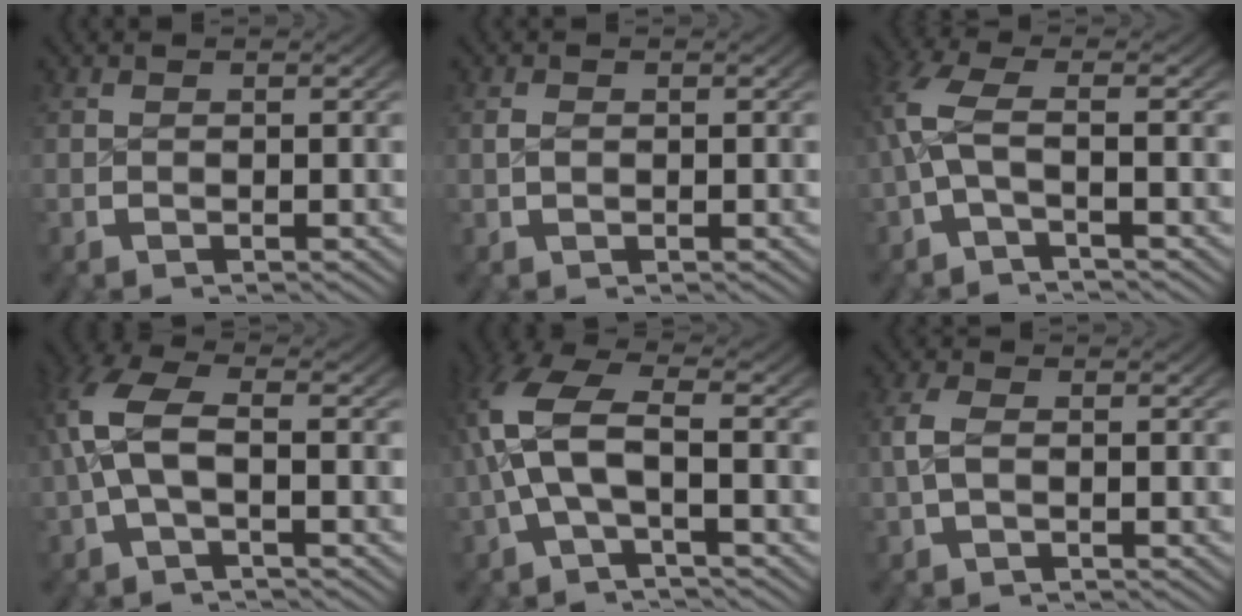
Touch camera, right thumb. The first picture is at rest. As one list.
[{"total": 0.7, "force": [0.0, 0.5, 0.5], "torque": [-0.015, -0.008, 0.005]}, {"total": 4.2, "force": [-0.3, 1.6, 3.9], "torque": [-0.106, -0.004, -0.002]}, {"total": 5.8, "force": [0.2, 3.1, 4.9], "torque": [-0.125, -0.005, 0.007]}, {"total": 7.3, "force": [0.2, 3.8, 6.3], "torque": [-0.149, -0.007, 0.003]}, {"total": 2.2, "force": [0.1, 1.3, 1.8], "torque": [-0.052, -0.002, 0.004]}]